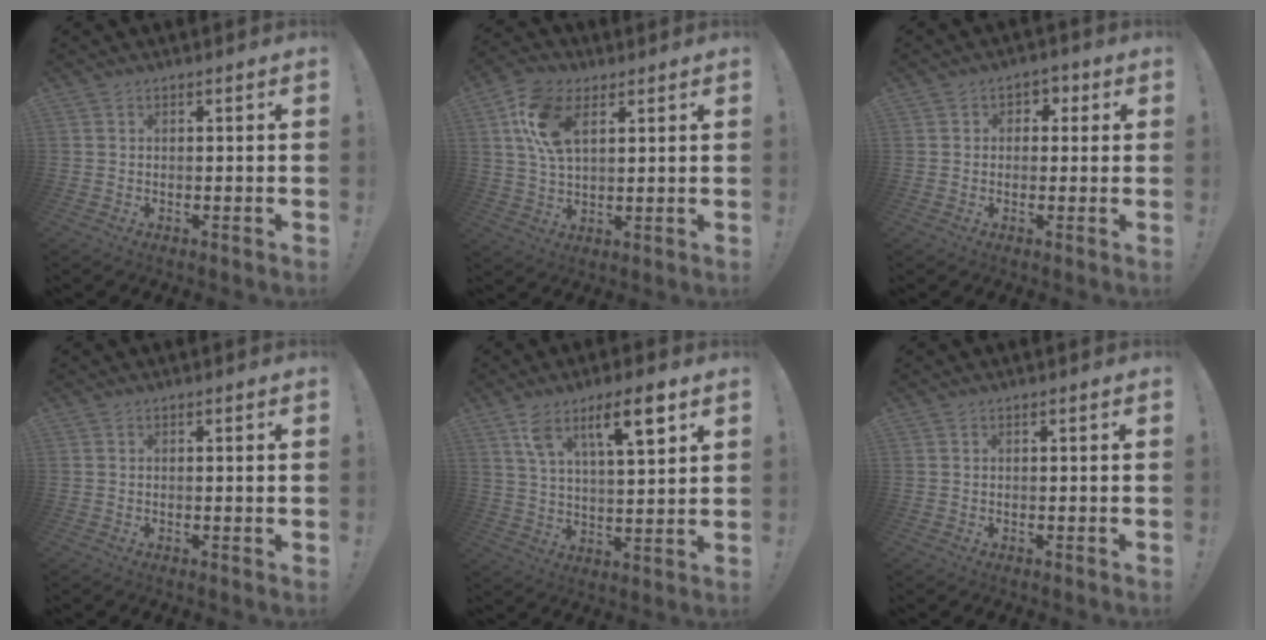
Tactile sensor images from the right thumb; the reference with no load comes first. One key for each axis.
{"total": 12.6, "fx": 5.0, "fy": 7.3, "fz": 9.0, "tx": -0.180, "ty": -0.002, "tz": 0.092}
{"total": 3.7, "fx": -0.2, "fy": 3.4, "fz": 1.5, "tx": -0.016, "ty": 0.009, "tz": -0.006}
{"total": 0.6, "fx": 0.0, "fy": -0.1, "fz": 0.6, "tx": -0.013, "ty": 0.002, "tz": 0.000}
{"total": 12.6, "fx": 7.0, "fy": 3.3, "fz": 9.9, "tx": -0.153, "ty": -0.023, "tz": 0.110}
{"total": 0.0}